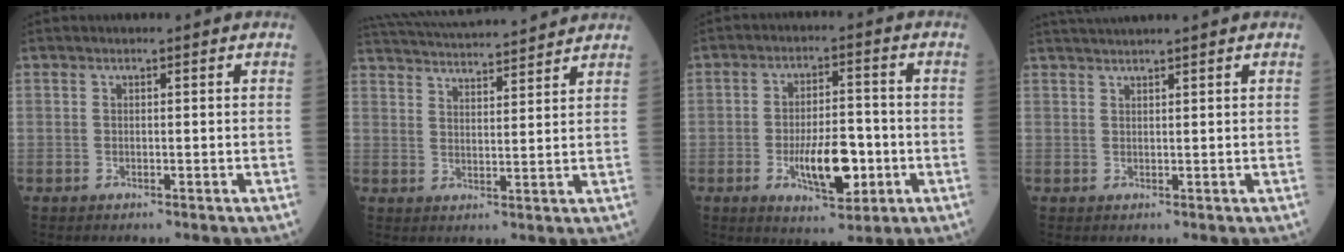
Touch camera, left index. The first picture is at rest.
{"total": 17.5, "force": [16.5, 1.6, 5.7], "torque": [-0.109, 0.035, 0.247]}
{"total": 9.0, "force": [-2.7, 3.3, 7.9], "torque": [-0.142, -0.002, -0.040]}
{"total": 3.9, "force": [3.5, -0.9, 1.5], "torque": [-0.018, 0.026, 0.063]}